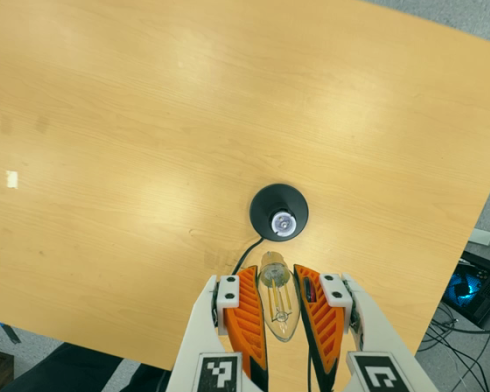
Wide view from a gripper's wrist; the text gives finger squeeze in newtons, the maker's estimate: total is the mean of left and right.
{"total": 20.1, "left": 21.7, "right": 18.5}